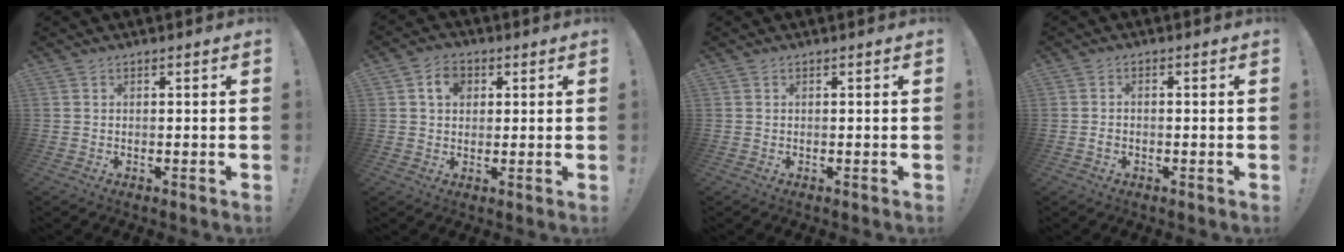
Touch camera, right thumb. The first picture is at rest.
{"total": 6.0, "force": [2.0, 4.6, 3.3], "torque": [-0.045, 0.004, 0.034]}
{"total": 0.0}
{"total": 1.6, "force": [-1.0, 0.8, 1.0], "torque": [-0.023, 0.008, -0.016]}